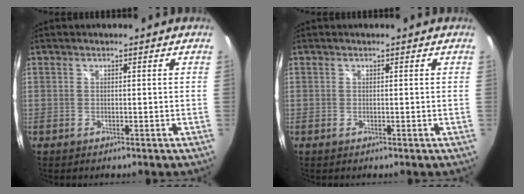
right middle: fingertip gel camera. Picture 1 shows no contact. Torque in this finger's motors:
{"motor_torque": [0.00, 0.00, 0.00, 0.00]}